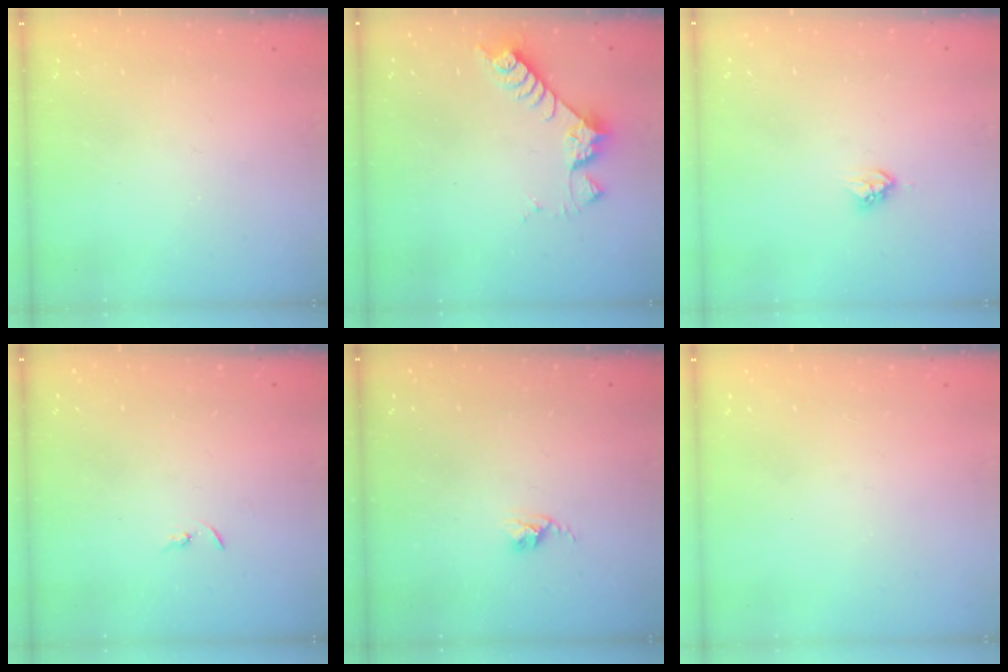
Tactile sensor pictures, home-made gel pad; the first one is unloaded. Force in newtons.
{"total": 7.0, "press": 7.0, "slide": 0.5}
{"total": 4.6, "press": 4.6, "slide": 0.3}
{"total": 3.3, "press": 3.2, "slide": 0.4}
{"total": 2.4, "press": 2.4, "slide": 0.3}
{"total": 0.0}